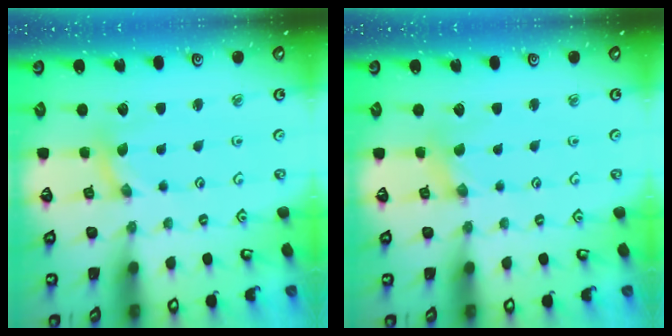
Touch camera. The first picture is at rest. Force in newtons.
{"total": 1.4, "press": 1.3, "slide": 0.2}